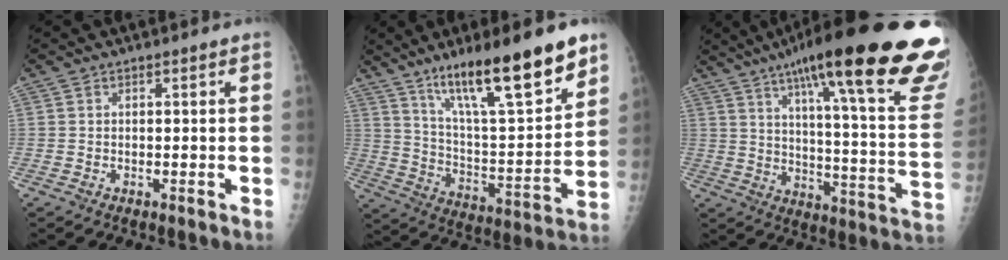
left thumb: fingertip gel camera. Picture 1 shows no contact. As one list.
[{"total": 22.8, "force": [14.9, 4.9, 16.6], "torque": [-0.245, -0.065, 0.252]}, {"total": 33.8, "force": [22.4, 5.0, 24.8], "torque": [-0.277, -0.079, 0.309]}]